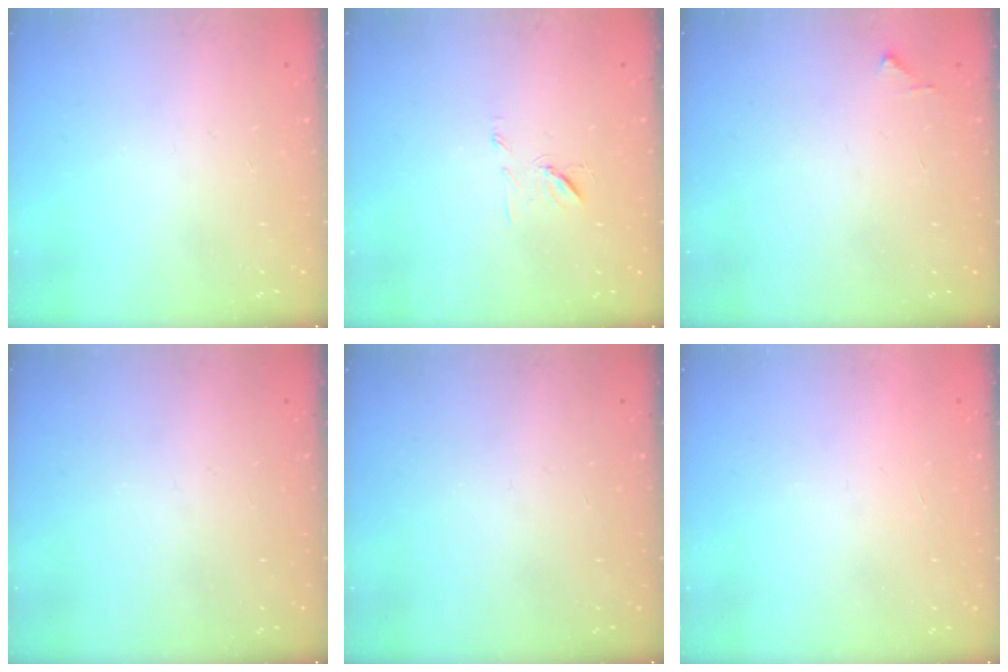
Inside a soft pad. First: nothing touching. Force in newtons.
{"total": 7.2, "press": 7.2, "slide": 0.8}
{"total": 3.4, "press": 3.4, "slide": 0.4}
{"total": 0.0}
{"total": 0.0}
{"total": 1.6, "press": 1.5, "slide": 0.1}